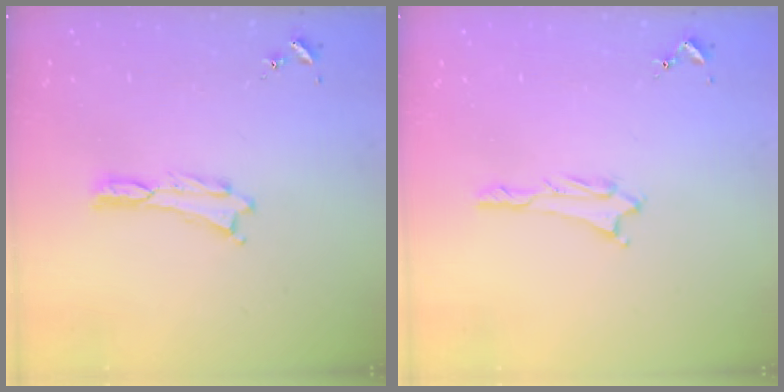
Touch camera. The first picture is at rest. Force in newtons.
{"total": 1.2, "press": 1.2, "slide": 0.1}